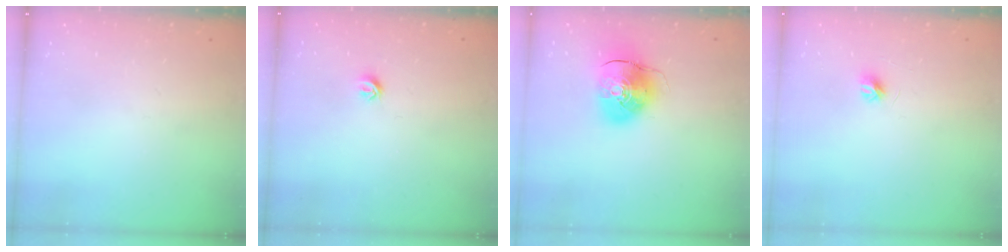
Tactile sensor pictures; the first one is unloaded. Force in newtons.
{"total": 4.9, "press": 4.8, "slide": 0.9}
{"total": 10.7, "press": 10.6, "slide": 1.8}
{"total": 4.1, "press": 4.0, "slide": 0.4}